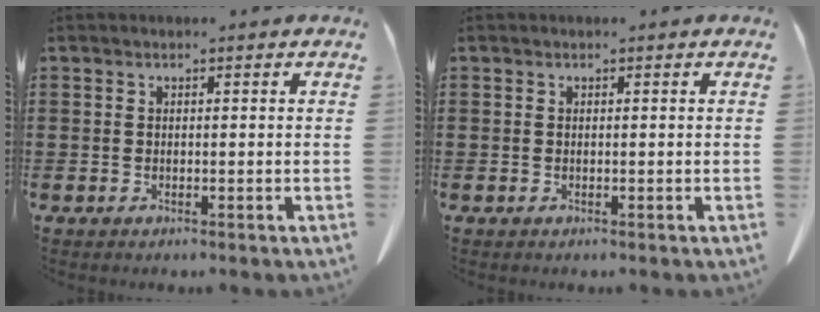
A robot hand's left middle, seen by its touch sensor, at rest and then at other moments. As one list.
[{"total": 0.0}]